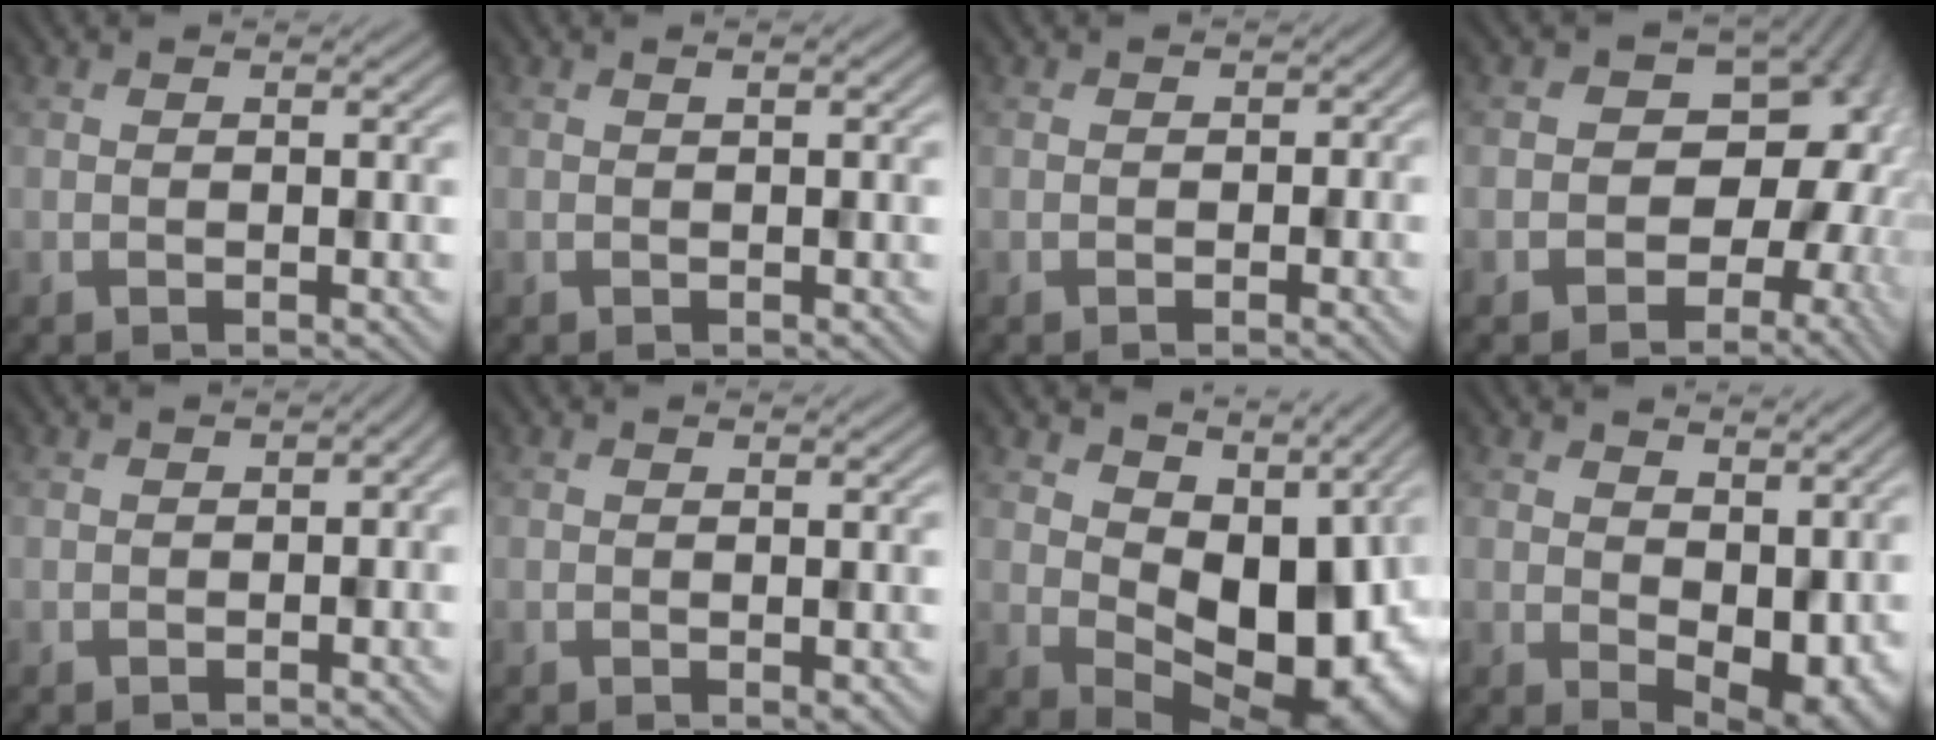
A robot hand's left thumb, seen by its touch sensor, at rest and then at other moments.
{"total": 0.7, "force": [0.3, 0.1, 0.6], "torque": [-0.015, 0.003, 0.002]}
{"total": 0.9, "force": [-0.2, 0.9, -0.1], "torque": [0.006, -0.004, -0.007]}
{"total": 14.8, "force": [-1.4, 11.5, 9.2], "torque": [-0.122, -0.029, -0.028]}
{"total": 1.5, "force": [-0.4, 1.1, 1.0], "torque": [-0.016, -0.006, -0.007]}
{"total": 0.7, "force": [-0.1, 0.3, 0.6], "torque": [-0.010, -0.003, 0.000]}
{"total": 12.3, "force": [3.0, 7.6, 9.2], "torque": [-0.135, -0.017, 0.059]}
{"total": 7.8, "force": [1.3, 4.8, 6.0], "torque": [-0.094, -0.021, 0.032]}